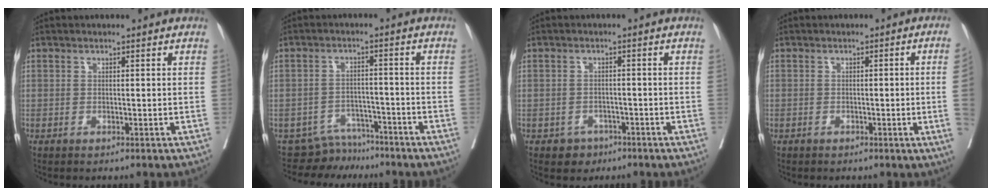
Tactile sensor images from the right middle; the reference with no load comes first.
{"total": 5.6, "force": [-5.1, 2.1, -1.0], "torque": [0.017, 0.023, -0.080]}
{"total": 2.7, "force": [-1.6, 2.1, 0.3], "torque": [-0.006, 0.009, -0.020]}
{"total": 4.4, "force": [-0.8, -1.2, 4.1], "torque": [-0.049, -0.006, -0.011]}